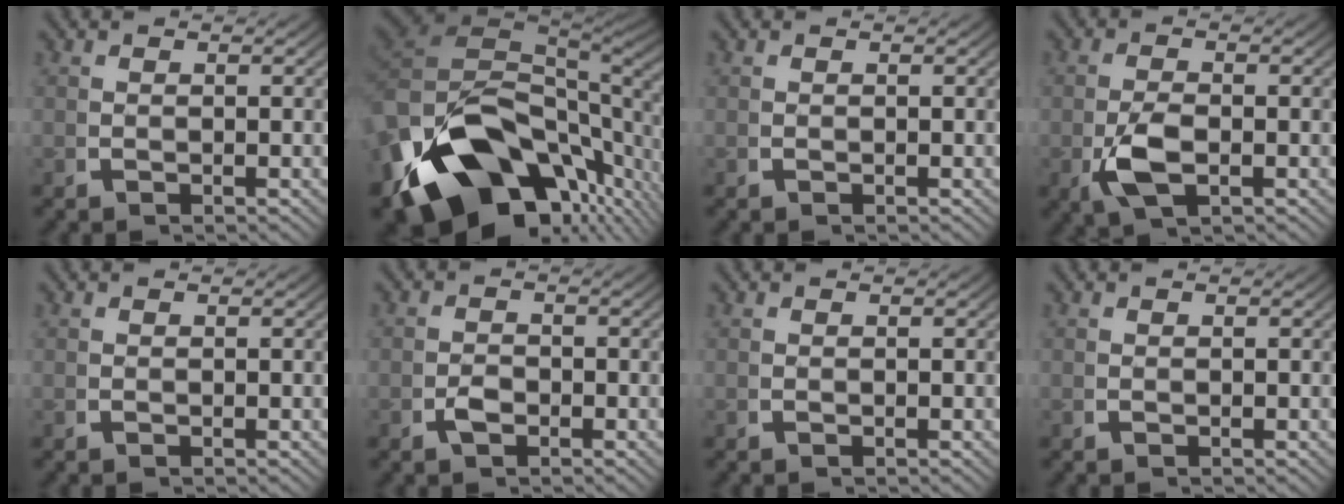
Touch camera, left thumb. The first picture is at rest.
{"total": 24.0, "force": [-4.1, 15.7, 17.6], "torque": [-0.321, -0.058, -0.039]}
{"total": 0.0}
{"total": 4.0, "force": [-0.8, 2.2, 3.3], "torque": [-0.087, -0.015, -0.006]}
{"total": 0.0}
{"total": 1.4, "force": [-0.8, 0.8, 0.8], "torque": [-0.015, -0.005, -0.016]}
{"total": 0.0}
{"total": 0.0}